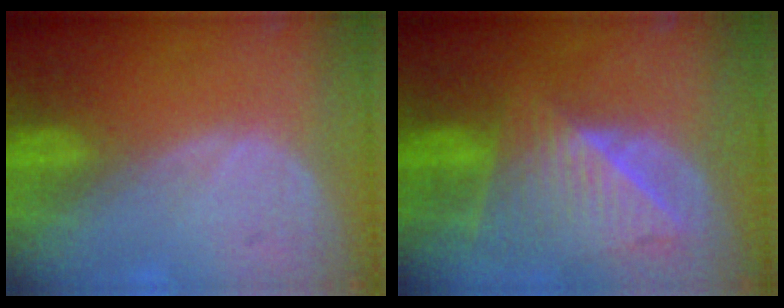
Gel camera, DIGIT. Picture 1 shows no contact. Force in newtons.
{"total": 9.2, "press": 8.3, "slide": 4.0}